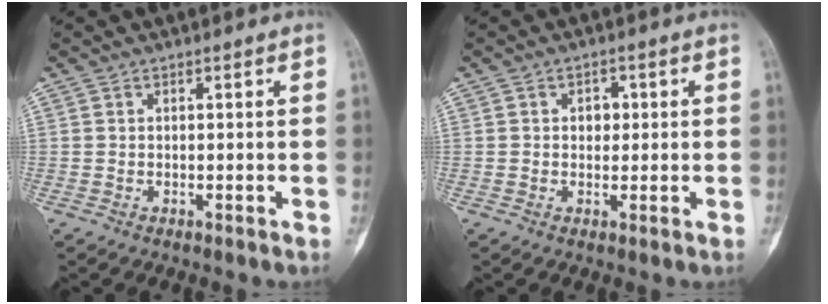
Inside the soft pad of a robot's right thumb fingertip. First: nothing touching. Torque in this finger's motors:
{"motor_torque": [0.52, -0.11, 0.24, -0.03, 0.02]}